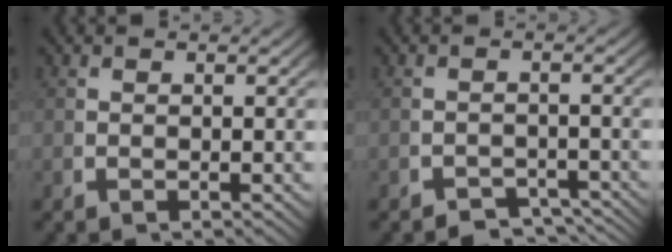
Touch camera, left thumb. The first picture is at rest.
{"total": 4.1, "force": [-3.5, 1.6, 1.4], "torque": [-0.011, -0.021, -0.052]}